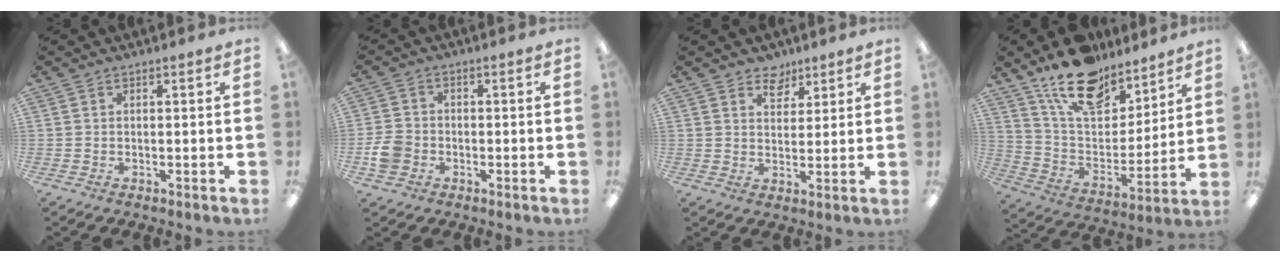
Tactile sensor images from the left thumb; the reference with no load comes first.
{"total": 5.3, "force": [-1.7, 4.2, 2.6], "torque": [-0.052, 0.011, -0.031]}
{"total": 5.0, "force": [3.9, 3.0, 0.7], "torque": [0.003, -0.023, 0.067]}
{"total": 17.8, "force": [13.8, 8.2, 7.7], "torque": [-0.145, -0.086, 0.249]}